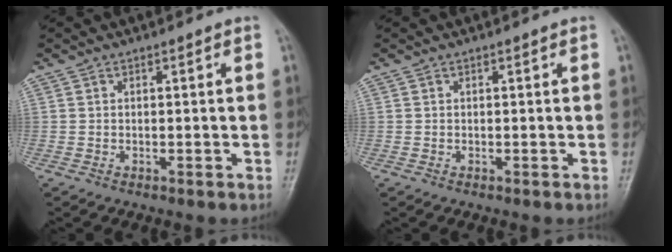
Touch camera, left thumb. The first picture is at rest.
{"total": 0.0}